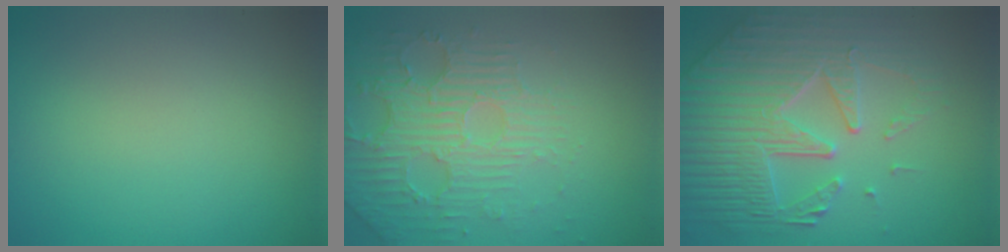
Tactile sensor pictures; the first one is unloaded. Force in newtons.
{"total": 5.4, "press": 3.6, "slide": 4.0}
{"total": 7.7, "press": 6.0, "slide": 4.8}